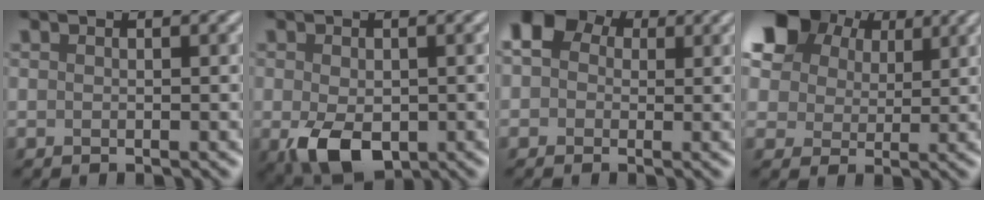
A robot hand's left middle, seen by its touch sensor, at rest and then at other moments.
{"total": 5.7, "force": [-1.7, 3.6, 4.1], "torque": [-0.084, -0.020, -0.023]}
{"total": 6.4, "force": [1.8, 5.2, 3.3], "torque": [-0.044, 0.033, -0.017]}
{"total": 8.5, "force": [4.6, 6.0, 3.9], "torque": [-0.101, 0.016, 0.078]}